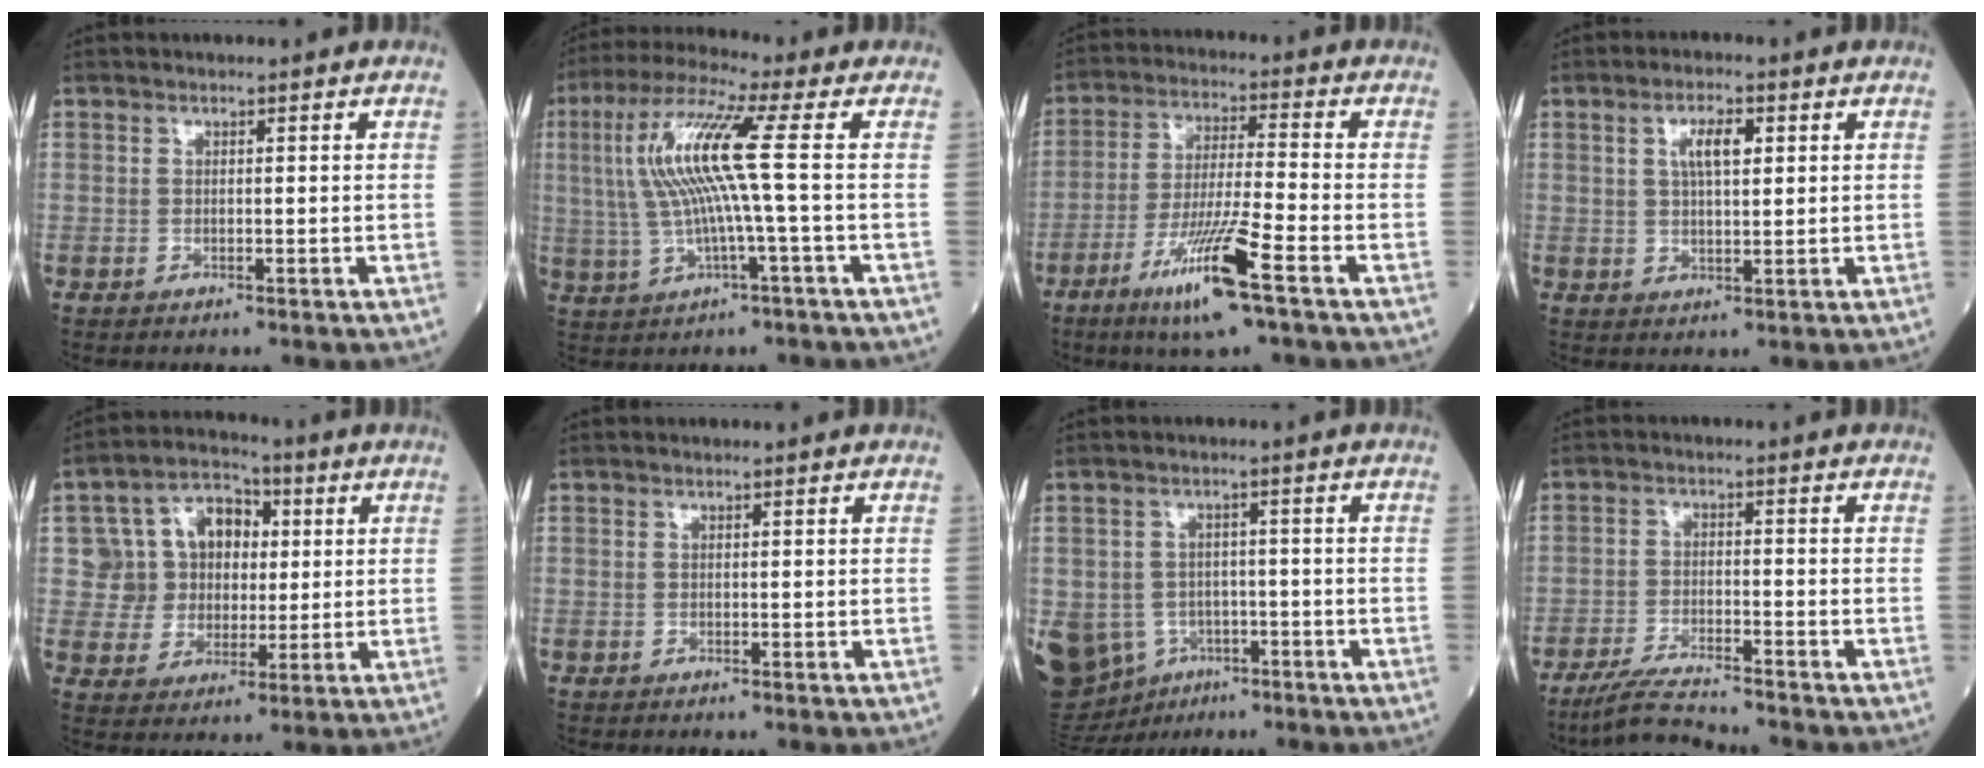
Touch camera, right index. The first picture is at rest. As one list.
[{"total": 11.1, "force": [1.0, -0.6, 11.1], "torque": [-0.235, 0.016, 0.017]}, {"total": 11.6, "force": [-6.1, -0.3, 9.9], "torque": [-0.193, -0.022, -0.113]}, {"total": 4.6, "force": [1.6, 1.4, 4.0], "torque": [-0.076, 0.006, 0.028]}, {"total": 9.4, "force": [1.8, 8.5, 3.6], "torque": [-0.062, 0.033, 0.036]}, {"total": 0.0}, {"total": 19.6, "force": [-8.1, 15.8, 8.3], "torque": [-0.257, 0.000, -0.110]}, {"total": 6.1, "force": [-5.7, -0.5, 2.1], "torque": [-0.043, -0.021, -0.108]}]